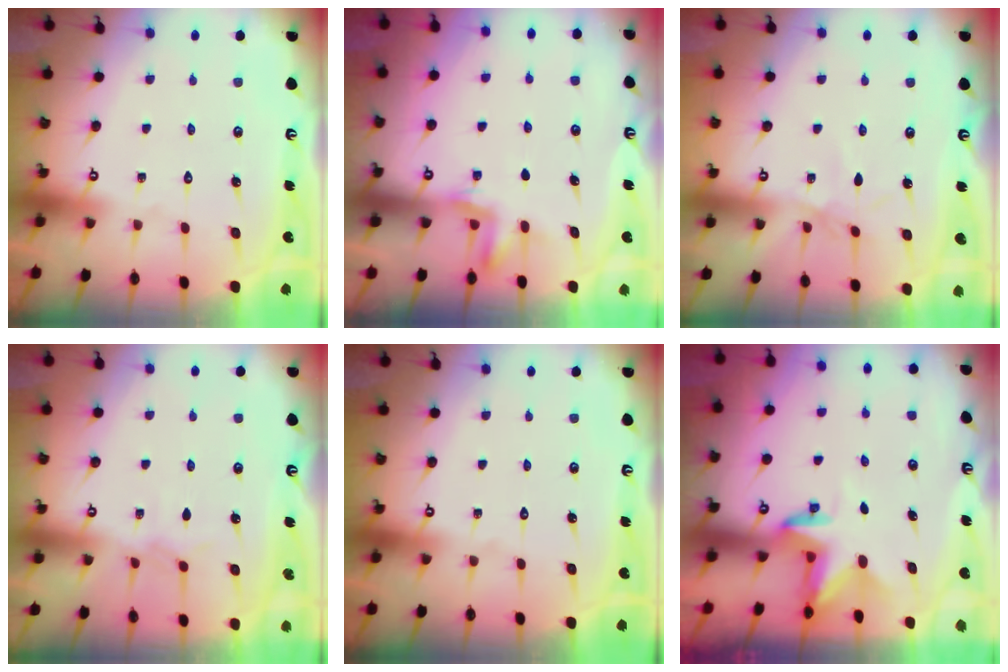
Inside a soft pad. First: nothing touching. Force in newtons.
{"total": 3.0, "press": 2.9, "slide": 0.6}
{"total": 2.3, "press": 2.3, "slide": 0.5}
{"total": 5.2, "press": 5.1, "slide": 0.6}
{"total": 0.0}
{"total": 3.5, "press": 3.5, "slide": 0.1}